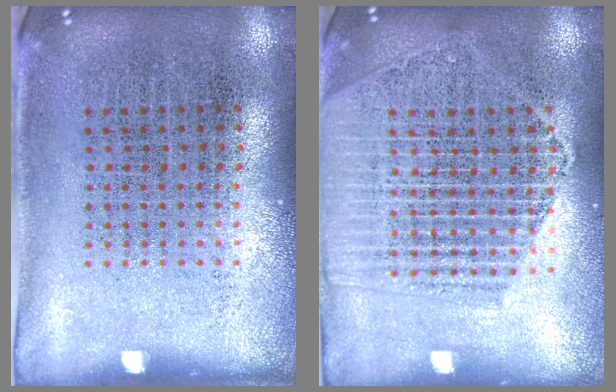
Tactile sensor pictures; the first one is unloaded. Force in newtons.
{"total": 1.9, "press": 1.8, "slide": 0.7}